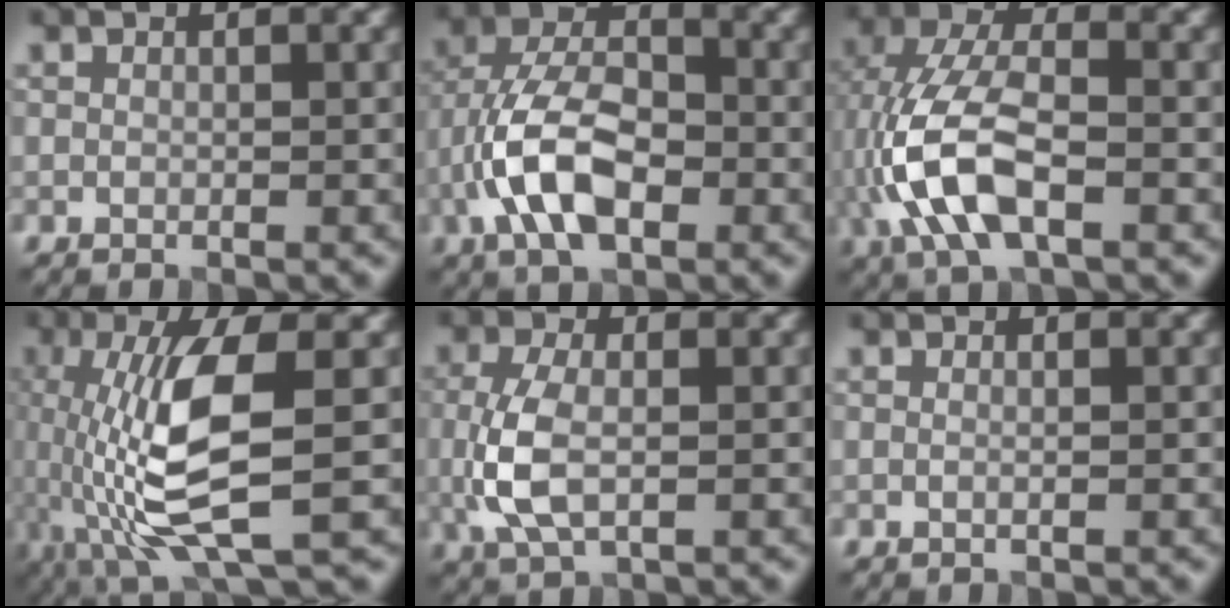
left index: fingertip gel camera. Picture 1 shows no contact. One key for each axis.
{"total": 8.2, "fx": -2.8, "fy": 4.3, "fz": 6.4, "tx": -0.132, "ty": 0.011, "tz": -0.061}
{"total": 8.5, "fx": -2.2, "fy": 4.0, "fz": 7.1, "tx": -0.157, "ty": 0.015, "tz": -0.050}
{"total": 9.5, "fx": -1.4, "fy": 2.6, "fz": 9.0, "tx": -0.187, "ty": -0.002, "tz": -0.026}
{"total": 4.8, "fx": -0.3, "fy": 2.5, "fz": 4.1, "tx": -0.103, "ty": -0.005, "tz": -0.008}
{"total": 0.9, "fx": 0.2, "fy": 0.4, "fz": 0.8, "tx": -0.008, "ty": -0.007, "tz": -0.007}